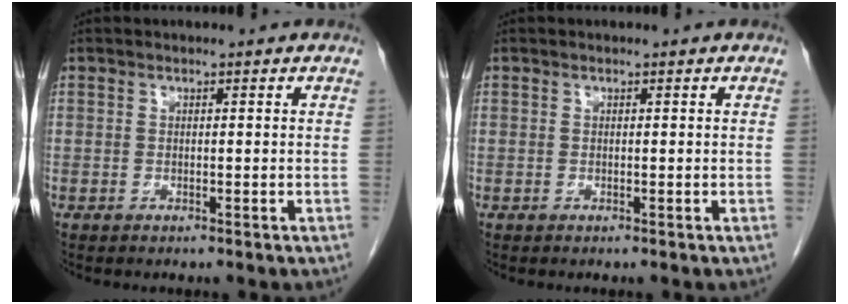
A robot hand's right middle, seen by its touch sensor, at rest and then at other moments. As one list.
[{"total": 0.0}]